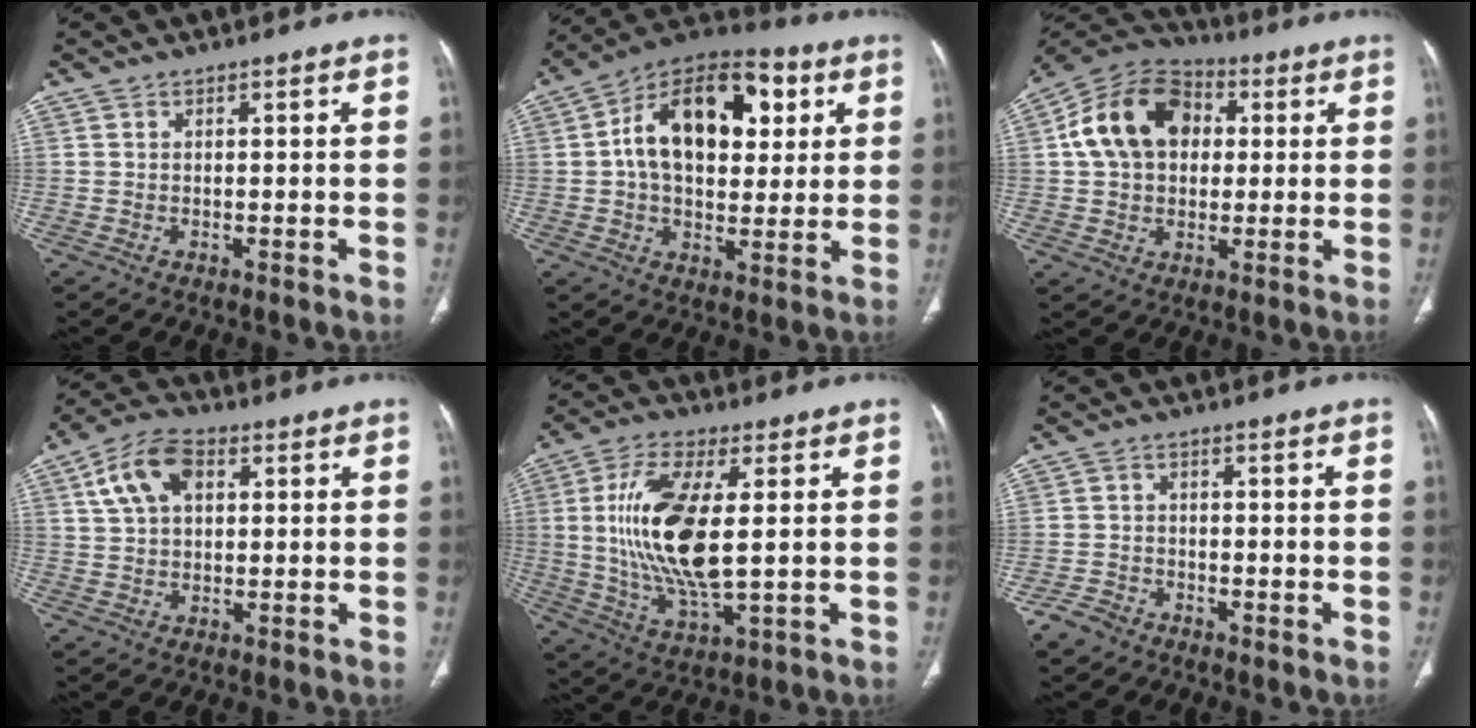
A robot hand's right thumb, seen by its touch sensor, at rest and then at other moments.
{"total": 20.5, "force": [4.8, 12.4, 15.6], "torque": [-0.213, 0.013, 0.067]}
{"total": 15.8, "force": [2.9, 11.8, 10.2], "torque": [-0.160, 0.020, 0.040]}
{"total": 9.6, "force": [3.2, 6.0, 6.8], "torque": [-0.123, 0.014, 0.053]}
{"total": 17.2, "force": [1.7, 6.5, 15.8], "torque": [-0.323, -0.015, 0.037]}
{"total": 3.7, "force": [-2.6, 2.4, 0.9], "torque": [-0.015, 0.012, -0.048]}